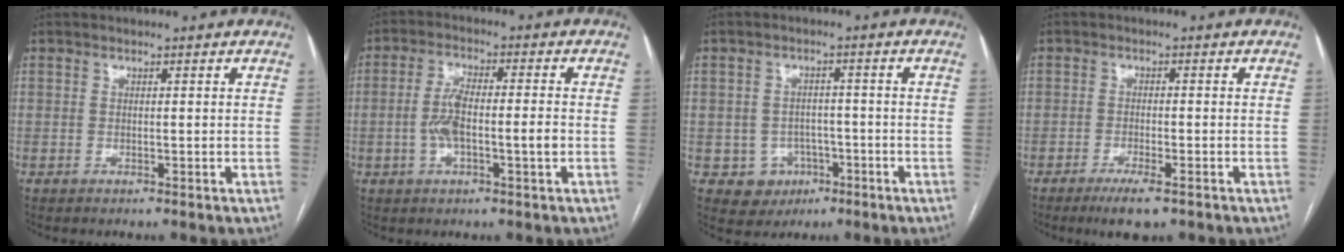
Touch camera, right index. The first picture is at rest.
{"total": 6.8, "force": [-1.3, 1.5, 6.5], "torque": [-0.135, 0.017, -0.022]}
{"total": 5.4, "force": [-2.1, 5.0, 0.7], "torque": [-0.002, 0.013, -0.022]}
{"total": 4.8, "force": [-3.2, 0.9, 3.5], "torque": [-0.063, -0.009, -0.049]}